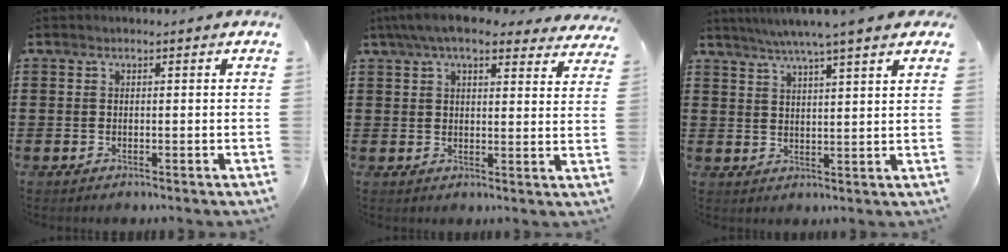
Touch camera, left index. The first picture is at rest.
{"total": 7.4, "force": [6.2, 1.3, 3.8], "torque": [-0.091, -0.012, 0.115]}
{"total": 5.4, "force": [4.5, 0.0, 3.0], "torque": [-0.070, -0.010, 0.079]}